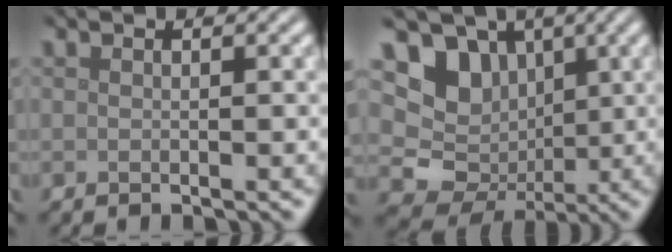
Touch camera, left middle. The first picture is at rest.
{"total": 9.5, "force": [2.1, 8.4, 3.8], "torque": [-0.069, 0.013, 0.016]}